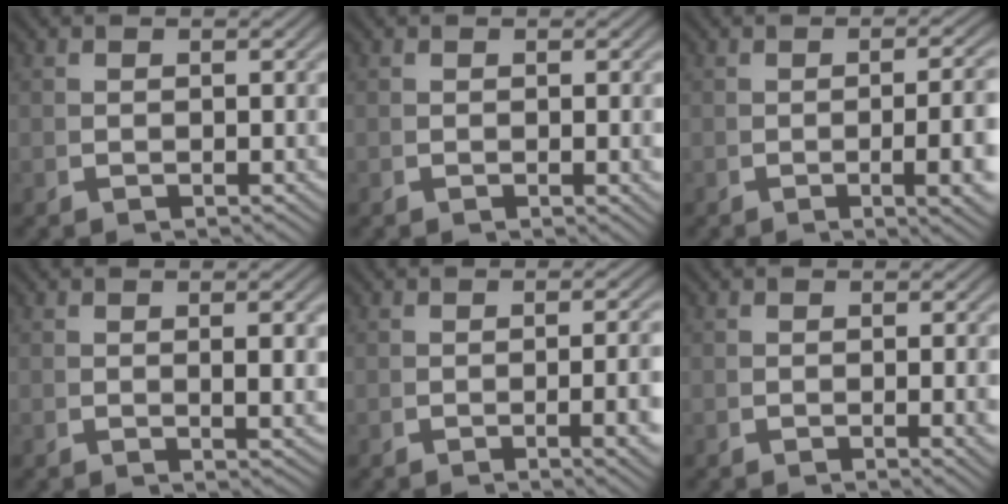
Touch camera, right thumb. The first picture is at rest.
{"total": 0.7, "force": [0.0, 0.1, 0.7], "torque": [-0.012, 0.001, 0.000]}
{"total": 5.1, "force": [-1.2, 1.3, 4.8], "torque": [-0.070, 0.003, -0.014]}
{"total": 2.0, "force": [0.4, 0.3, 1.9], "torque": [-0.029, -0.002, 0.009]}
{"total": 3.7, "force": [-1.0, 0.8, 3.5], "torque": [-0.047, 0.006, -0.014]}
{"total": 1.5, "force": [-0.1, 0.3, 1.5], "torque": [-0.019, 0.002, -0.002]}